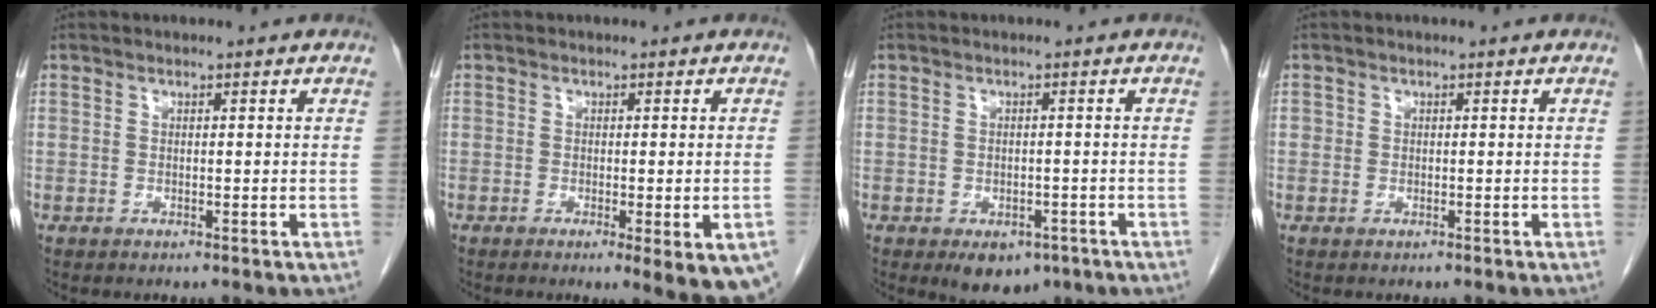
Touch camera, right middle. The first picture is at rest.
{"total": 9.1, "force": [-5.4, 1.7, 7.1], "torque": [-0.046, -0.018, -0.072]}
{"total": 5.6, "force": [-3.5, 3.3, 2.8], "torque": [-0.030, -0.001, -0.041]}
{"total": 0.9, "force": [-0.2, 0.8, 0.1], "torque": [0.003, 0.006, -0.005]}